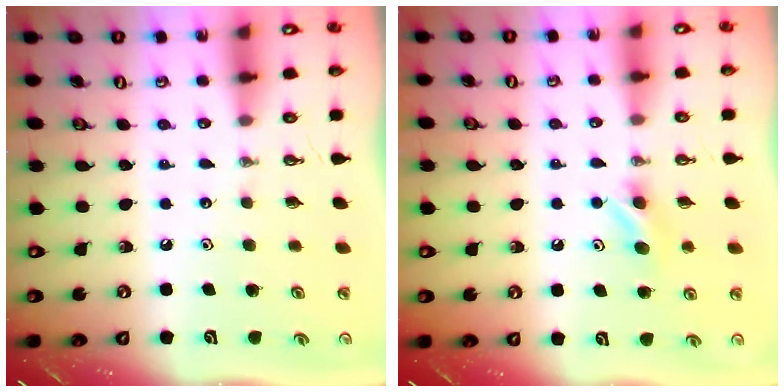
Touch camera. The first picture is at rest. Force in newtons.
{"total": 4.4, "press": 4.0, "slide": 1.7}